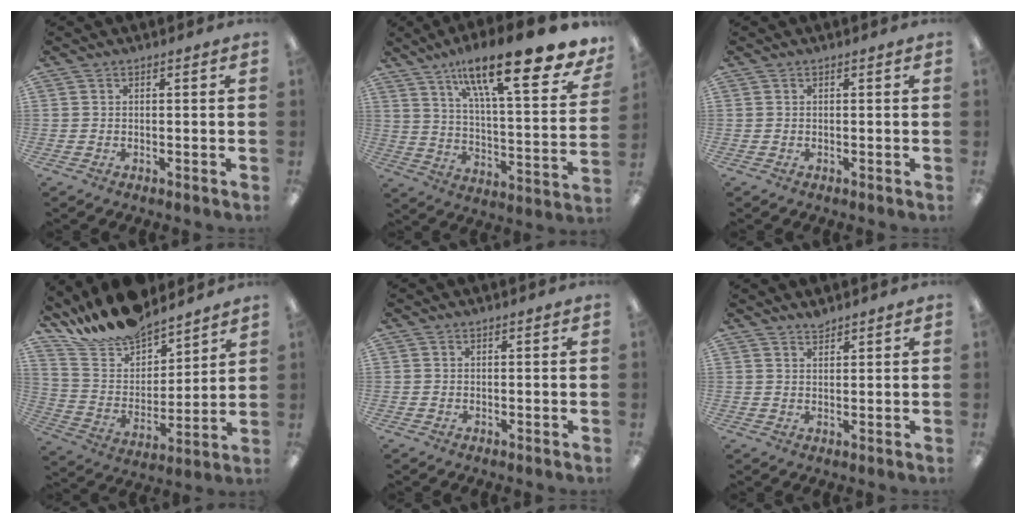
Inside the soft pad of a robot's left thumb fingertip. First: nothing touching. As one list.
[{"total": 23.1, "force": [15.6, 5.5, 16.1], "torque": [-0.256, -0.102, 0.249]}, {"total": 0.0}, {"total": 15.5, "force": [14.7, 4.2, 2.5], "torque": [-0.086, -0.123, 0.274]}, {"total": 0.0}, {"total": 1.7, "force": [1.7, 0.1, 0.1], "torque": [-0.004, -0.004, 0.034]}]